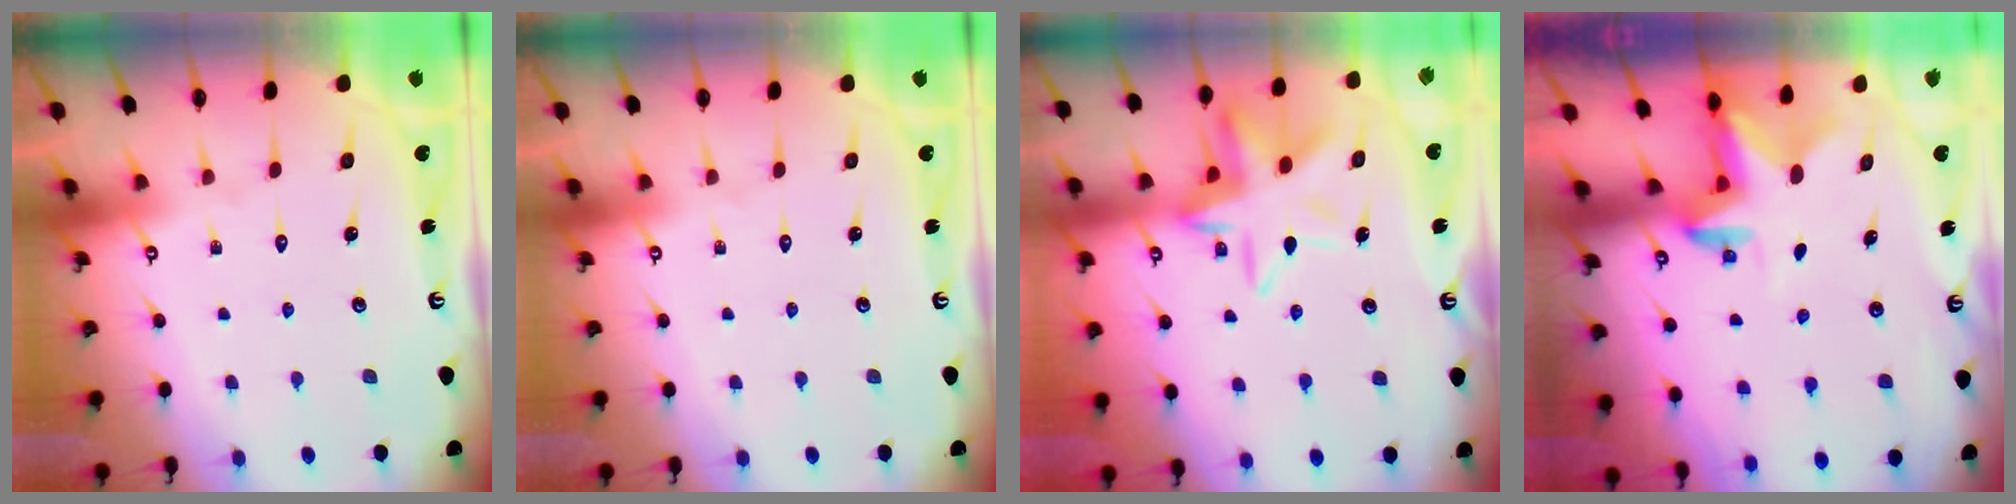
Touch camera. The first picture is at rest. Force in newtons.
{"total": 0.0}
{"total": 12.6, "press": 12.6, "slide": 1.1}
{"total": 2.7, "press": 2.7, "slide": 0.5}